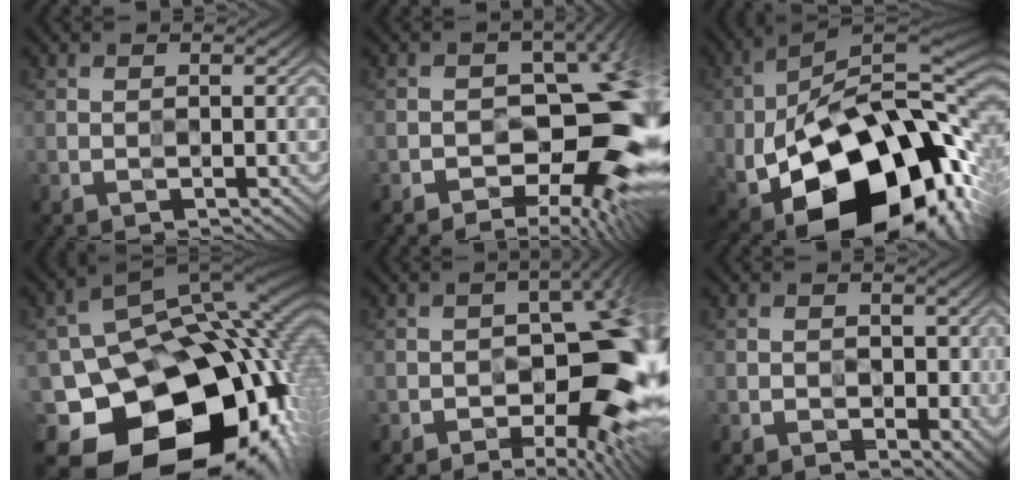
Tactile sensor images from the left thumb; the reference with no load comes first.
{"total": 11.0, "force": [-3.8, 5.7, 8.6], "torque": [-0.066, 0.001, -0.063]}
{"total": 20.6, "force": [-5.1, 11.9, 16.1], "torque": [-0.285, -0.019, -0.077]}
{"total": 20.4, "force": [-6.7, 14.8, 12.4], "torque": [-0.206, -0.042, -0.087]}
{"total": 14.3, "force": [-4.6, 5.7, 12.3], "torque": [-0.141, 0.002, -0.064]}
{"total": 2.2, "force": [0.0, 1.8, 1.2], "torque": [-0.018, -0.015, 0.002]}